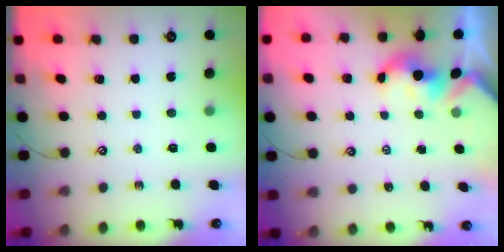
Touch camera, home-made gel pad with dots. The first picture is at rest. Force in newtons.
{"total": 1.7, "press": 1.7, "slide": 0.2}